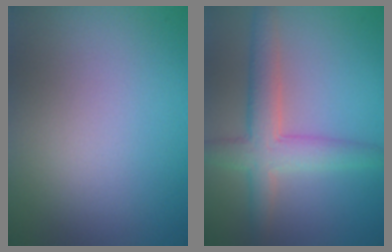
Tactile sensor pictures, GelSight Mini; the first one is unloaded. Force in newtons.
{"total": 4.5, "press": 4.5, "slide": 0.1}